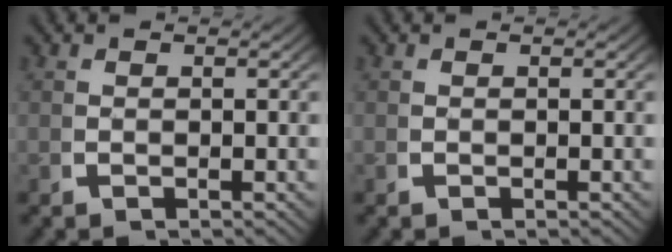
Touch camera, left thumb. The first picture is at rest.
{"total": 0.0}